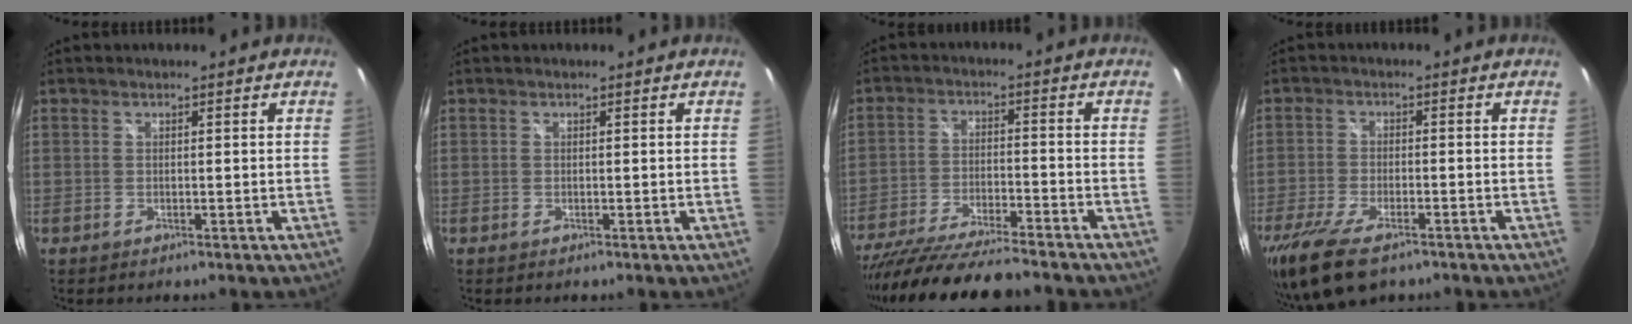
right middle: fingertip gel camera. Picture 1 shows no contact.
{"total": 0.0}
{"total": 17.3, "force": [-15.1, 1.7, 8.3], "torque": [-0.167, -0.038, -0.248]}
{"total": 11.1, "force": [-7.7, 4.1, 6.9], "torque": [-0.165, -0.034, -0.140]}